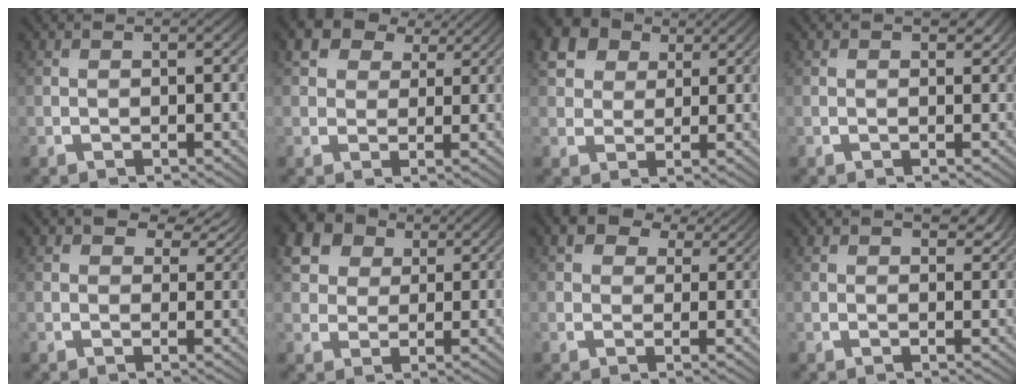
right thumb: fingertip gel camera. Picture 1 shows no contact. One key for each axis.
{"total": 5.8, "fx": 3.4, "fy": 3.8, "fz": 2.8, "tx": -0.053, "ty": 0.001, "tz": 0.056}
{"total": 8.1, "fx": 3.6, "fy": 6.2, "fz": 3.7, "tx": -0.083, "ty": 0.000, "tz": 0.057}
{"total": 0.8, "fx": 0.7, "fy": 0.4, "fz": 0.4, "tx": 0.003, "ty": 0.000, "tz": 0.009}
{"total": 3.4, "fx": 2.0, "fy": 1.9, "fz": 1.9, "tx": -0.020, "ty": 0.005, "tz": 0.028}
{"total": 9.2, "fx": 3.9, "fy": 7.2, "fz": 4.2, "tx": -0.094, "ty": 0.002, "tz": 0.060}
{"total": 4.8, "fx": 3.2, "fy": 2.7, "fz": 2.2, "tx": -0.034, "ty": 0.008, "tz": 0.046}
{"total": 1.5, "fx": 1.2, "fy": 0.7, "fz": 0.7, "tx": 0.000, "ty": 0.001, "tz": 0.018}